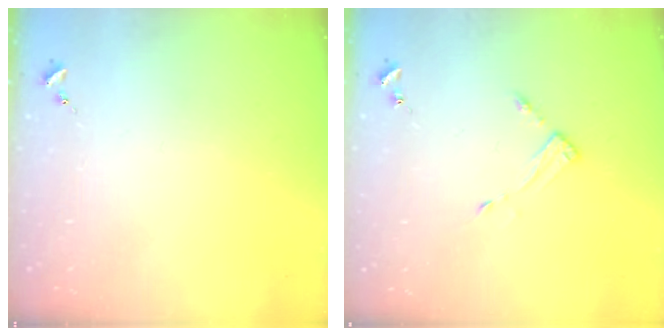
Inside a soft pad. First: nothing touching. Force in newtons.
{"total": 3.4, "press": 3.4, "slide": 0.4}